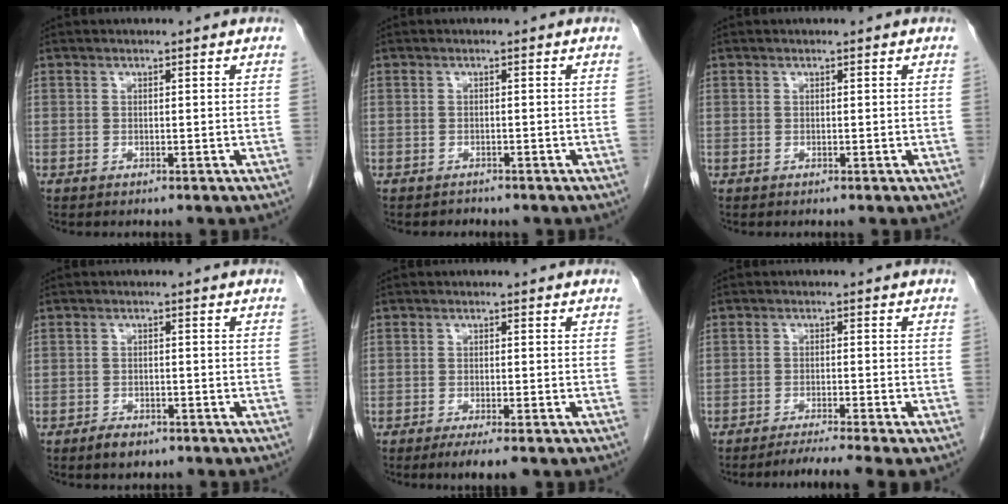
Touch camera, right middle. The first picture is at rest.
{"total": 0.9, "force": [-0.8, 0.4, -0.1], "torque": [-0.005, 0.000, -0.015]}
{"total": 0.0}
{"total": 2.4, "force": [-1.7, 1.2, 1.1], "torque": [-0.020, 0.001, -0.022]}
{"total": 4.4, "force": [-2.8, 0.5, 3.4], "torque": [-0.049, -0.012, -0.043]}
{"total": 5.8, "force": [-4.7, -1.2, 3.1], "torque": [-0.039, -0.015, -0.074]}